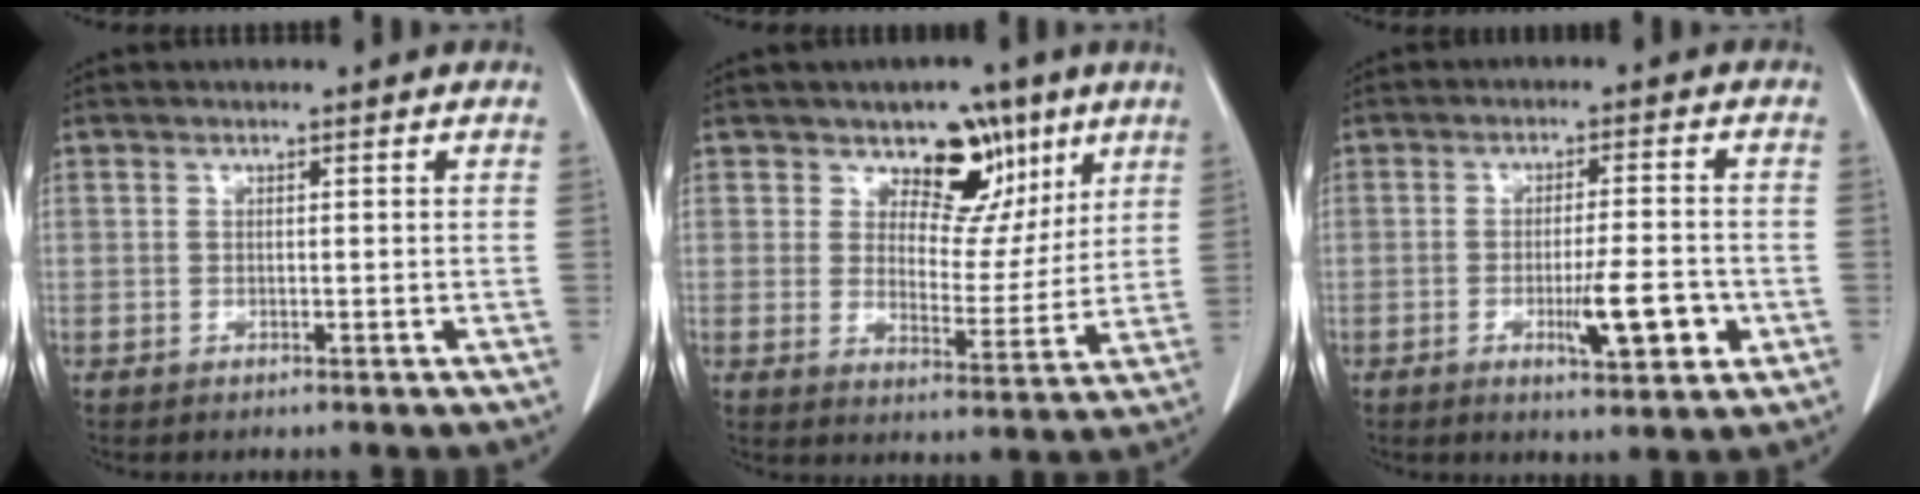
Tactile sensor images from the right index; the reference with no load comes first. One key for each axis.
{"total": 8.9, "fx": 5.4, "fy": 5.6, "fz": 4.2, "tx": -0.041, "ty": 0.002, "tz": 0.083}
{"total": 7.5, "fx": -2.4, "fy": 1.2, "fz": 7.1, "tx": -0.110, "ty": -0.008, "tz": -0.033}